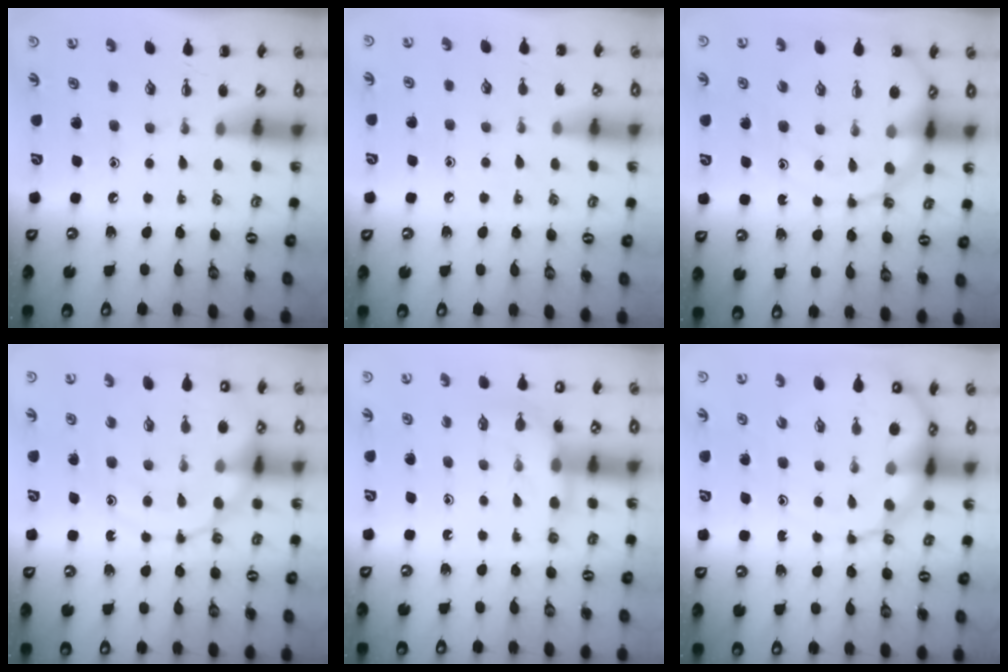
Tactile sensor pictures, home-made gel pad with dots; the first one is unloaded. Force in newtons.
{"total": 5.2, "press": 5.0, "slide": 1.5}
{"total": 12.2, "press": 11.9, "slide": 3.0}
{"total": 16.6, "press": 16.4, "slide": 2.8}
{"total": 9.2, "press": 9.2, "slide": 0.6}
{"total": 13.5, "press": 13.0, "slide": 3.4}